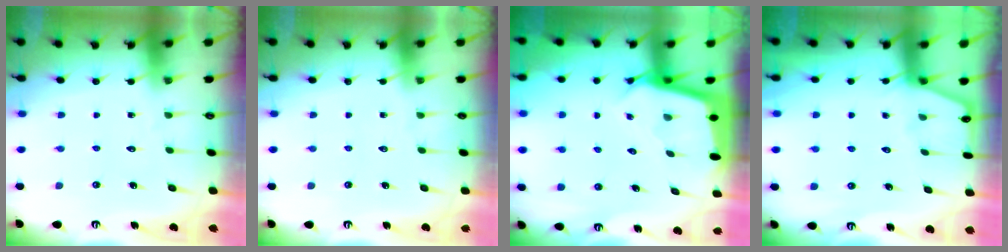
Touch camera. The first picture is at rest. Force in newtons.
{"total": 0.0}
{"total": 2.7, "press": 2.7, "slide": 0.0}
{"total": 1.8, "press": 1.8, "slide": 0.3}